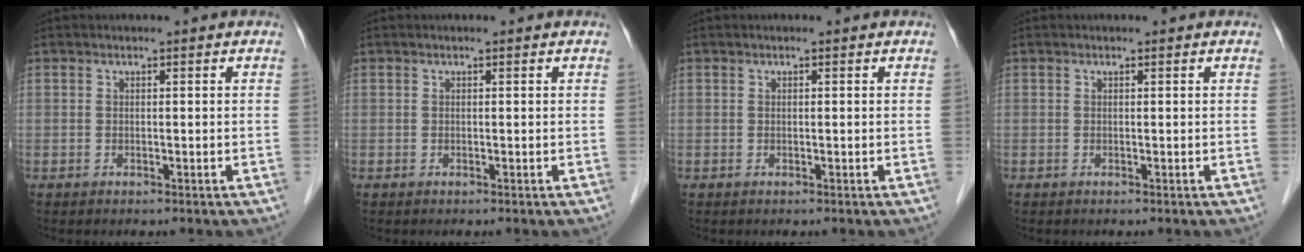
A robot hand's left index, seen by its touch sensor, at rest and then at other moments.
{"total": 0.0}
{"total": 0.0}
{"total": 0.0}